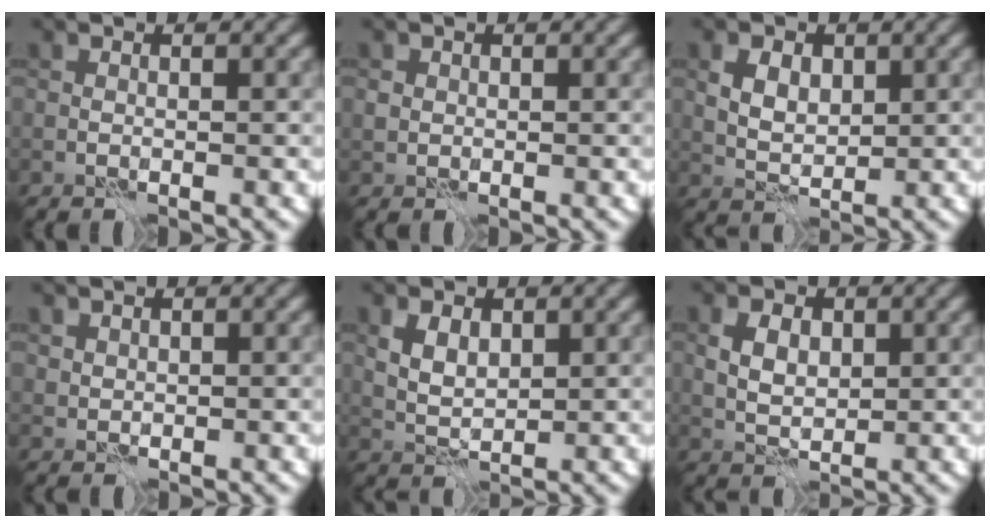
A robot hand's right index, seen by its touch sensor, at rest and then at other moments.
{"total": 0.9, "force": [0.1, 0.9, 0.2], "torque": [0.000, -0.001, 0.002]}
{"total": 3.2, "force": [1.0, 2.1, 2.2], "torque": [-0.043, 0.001, 0.016]}
{"total": 0.9, "force": [0.5, 0.8, 0.1], "torque": [-0.003, -0.002, 0.011]}
{"total": 2.9, "force": [1.0, 1.8, 2.1], "torque": [-0.045, 0.000, 0.020]}
{"total": 3.1, "force": [0.7, 2.1, 2.2], "torque": [-0.044, 0.003, 0.011]}